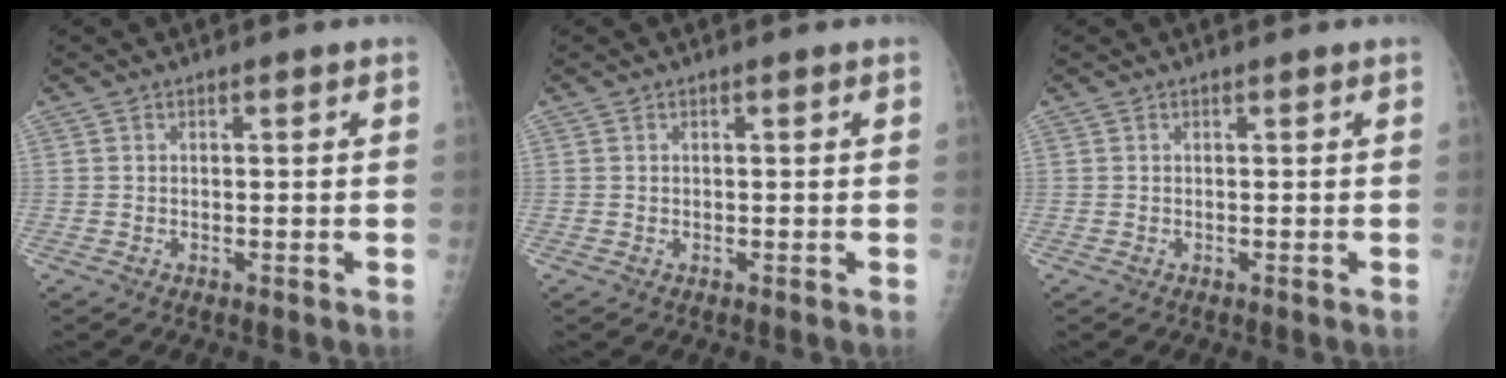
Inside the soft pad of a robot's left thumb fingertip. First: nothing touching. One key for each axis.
{"total": 0.0}
{"total": 0.0}